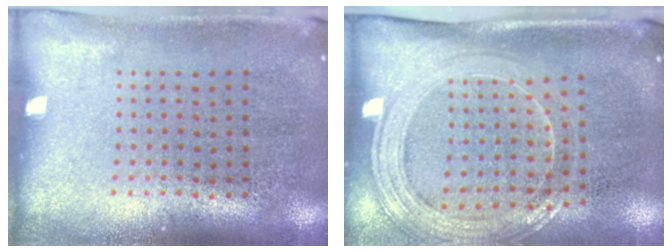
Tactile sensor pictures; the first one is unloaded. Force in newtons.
{"total": 1.9, "press": 1.7, "slide": 0.8}